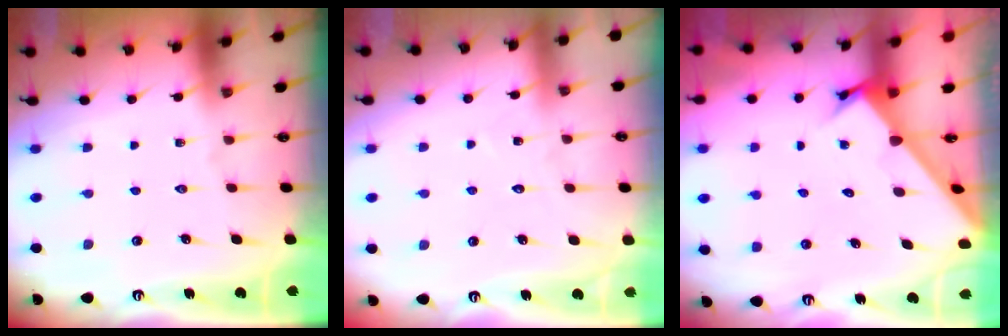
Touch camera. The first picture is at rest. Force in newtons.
{"total": 4.9, "press": 4.9, "slide": 0.5}
{"total": 2.4, "press": 2.4, "slide": 0.2}